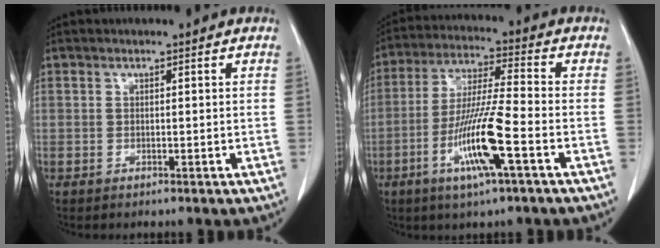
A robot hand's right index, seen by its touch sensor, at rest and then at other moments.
{"total": 12.1, "force": [-4.6, 0.2, 11.2], "torque": [-0.222, -0.012, -0.089]}